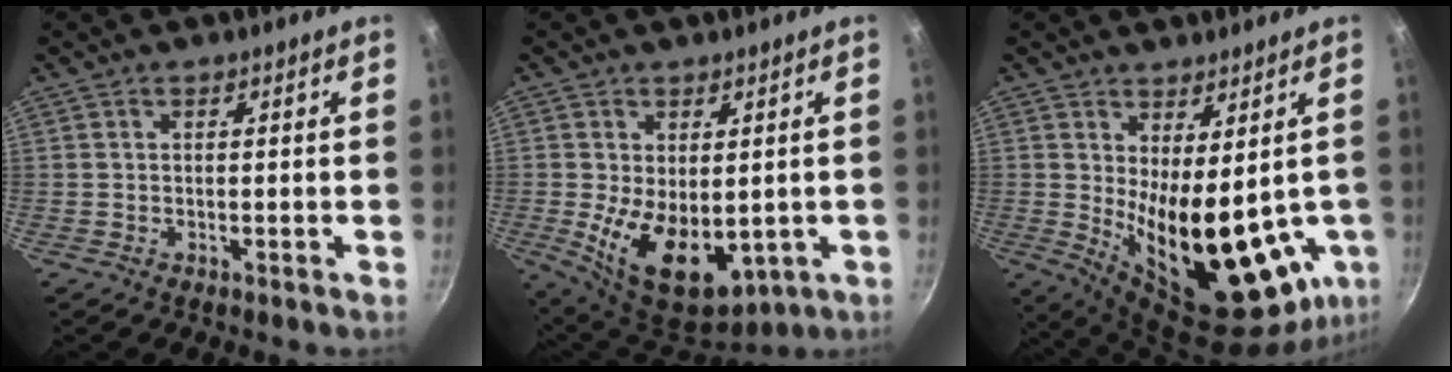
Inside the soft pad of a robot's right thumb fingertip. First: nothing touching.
{"total": 14.2, "force": [-1.7, 8.6, 11.2], "torque": [-0.168, -0.023, 0.000]}
{"total": 20.4, "force": [-1.1, 8.9, 18.3], "torque": [-0.238, -0.045, 0.012]}